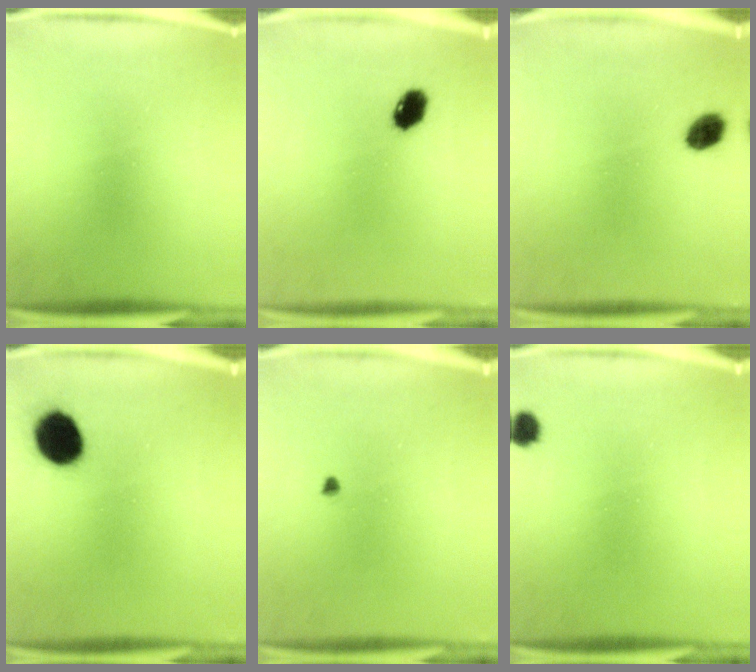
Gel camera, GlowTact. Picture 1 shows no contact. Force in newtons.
{"total": 4.3}
{"total": 4.2}
{"total": 10.4}
{"total": 0.7}
{"total": 2.3}